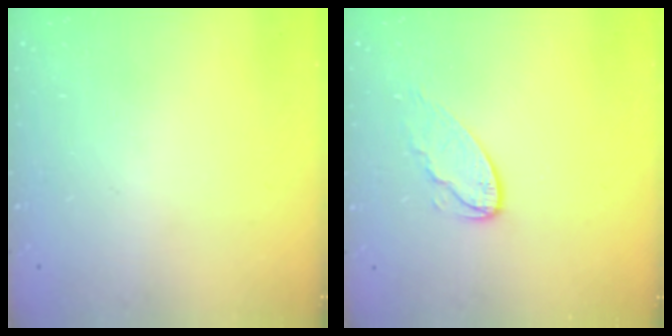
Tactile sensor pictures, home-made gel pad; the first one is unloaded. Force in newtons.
{"total": 7.1, "press": 7.1, "slide": 0.2}